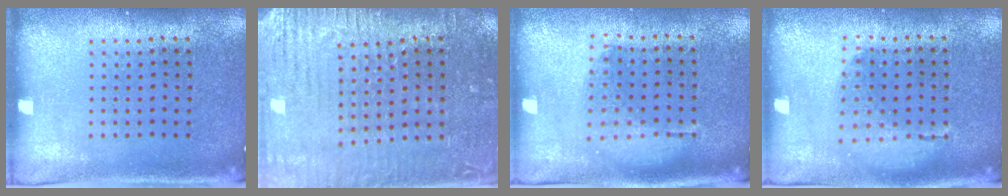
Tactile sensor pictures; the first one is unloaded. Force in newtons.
{"total": 3.3, "press": 3.2, "slide": 0.9}
{"total": 1.2, "press": 1.1, "slide": 0.4}
{"total": 1.3, "press": 1.1, "slide": 0.6}